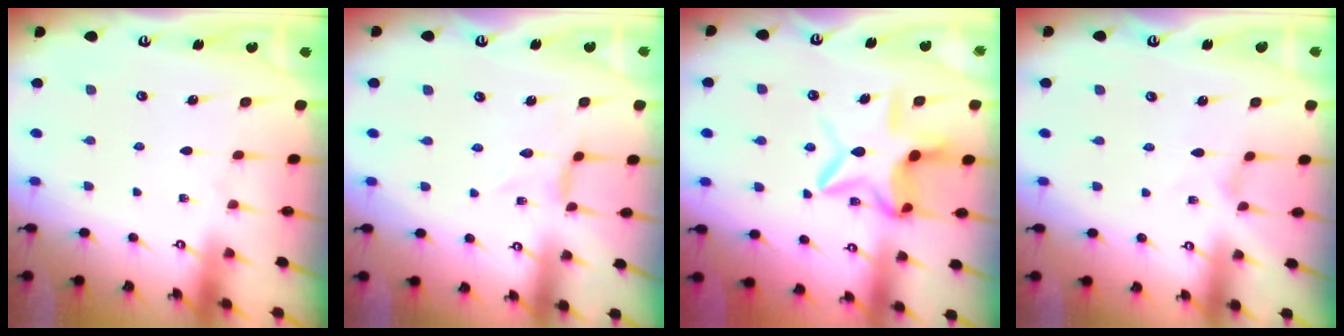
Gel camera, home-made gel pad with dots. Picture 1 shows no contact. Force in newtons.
{"total": 0.0}
{"total": 12.3, "press": 12.2, "slide": 1.0}
{"total": 0.0}